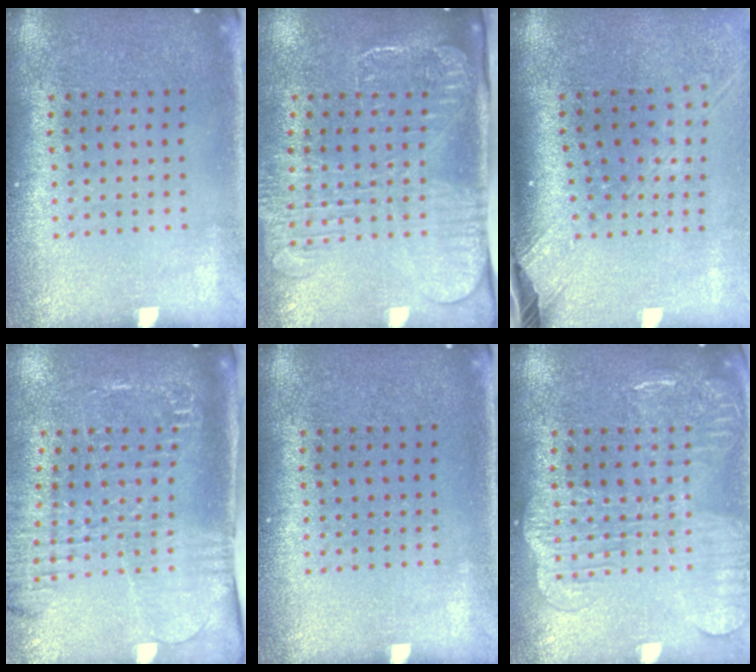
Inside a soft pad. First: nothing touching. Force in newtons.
{"total": 2.6, "press": 2.0, "slide": 1.7}
{"total": 2.6, "press": 1.9, "slide": 1.8}
{"total": 1.9, "press": 1.8, "slide": 0.8}
{"total": 0.0}
{"total": 3.5, "press": 3.4, "slide": 0.5}